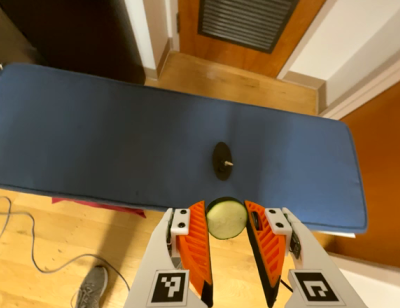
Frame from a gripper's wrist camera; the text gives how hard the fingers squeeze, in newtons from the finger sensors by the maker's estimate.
{"total": 7.9, "left": 8.0, "right": 7.8}